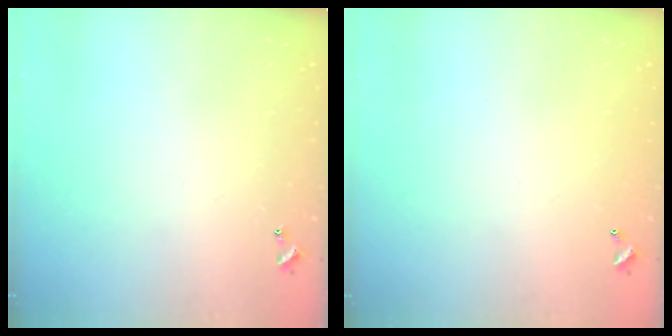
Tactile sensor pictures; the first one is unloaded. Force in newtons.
{"total": 2.7, "press": 2.7, "slide": 0.1}